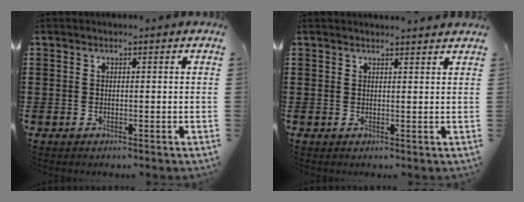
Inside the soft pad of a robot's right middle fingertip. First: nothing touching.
{"total": 1.3, "force": [1.3, -0.1, 0.3], "torque": [0.001, -0.004, 0.023]}